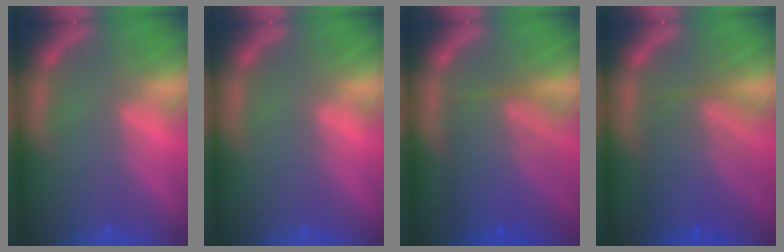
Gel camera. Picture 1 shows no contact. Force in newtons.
{"total": 0.0}
{"total": 8.6}
{"total": 7.6}